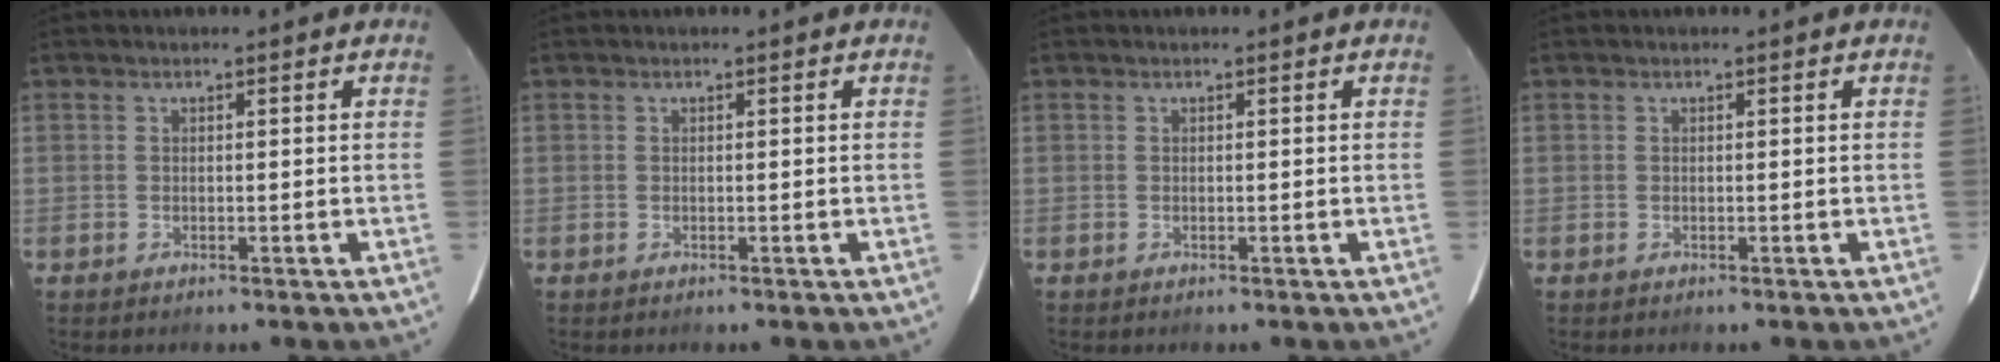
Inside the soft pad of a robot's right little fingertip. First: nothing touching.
{"total": 0.0}
{"total": 0.0}
{"total": 0.0}